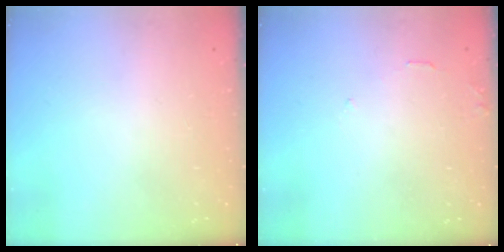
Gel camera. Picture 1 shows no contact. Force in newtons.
{"total": 6.9, "press": 6.9, "slide": 0.4}